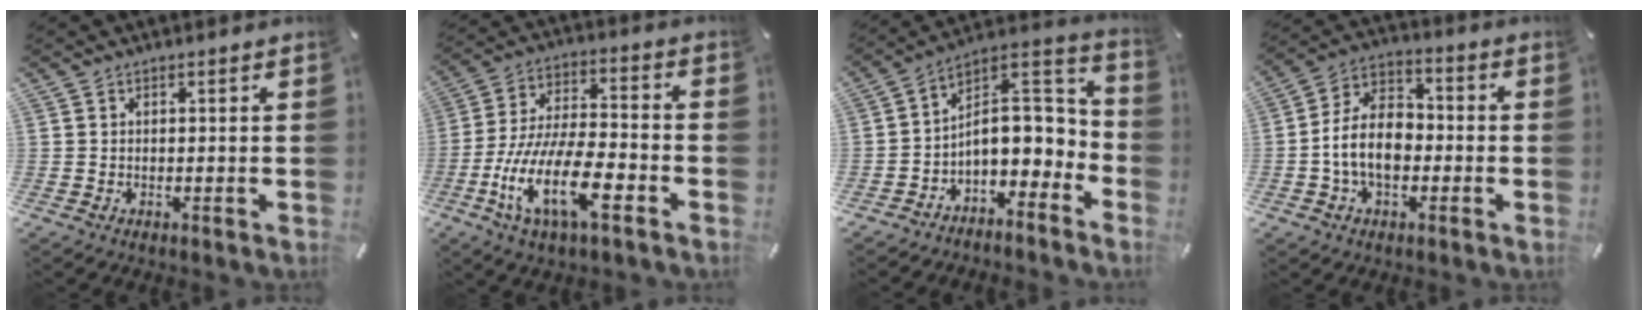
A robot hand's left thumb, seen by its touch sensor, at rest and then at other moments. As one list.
[{"total": 17.5, "force": [-8.3, 6.3, 14.1], "torque": [-0.291, 0.024, -0.143]}, {"total": 10.2, "force": [-0.3, 6.9, 7.5], "torque": [-0.096, -0.021, -0.001]}, {"total": 11.2, "force": [-2.6, 7.8, 7.6], "torque": [-0.171, 0.018, -0.049]}]